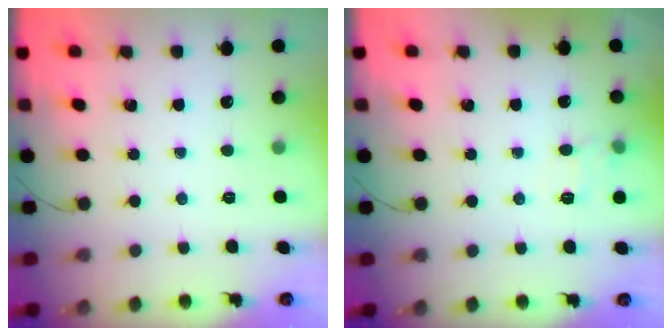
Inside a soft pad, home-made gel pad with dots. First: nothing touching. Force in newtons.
{"total": 7.5, "press": 7.3, "slide": 2.0}